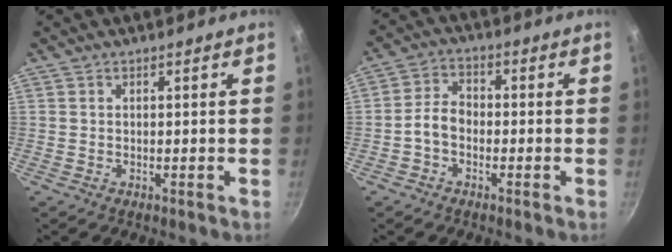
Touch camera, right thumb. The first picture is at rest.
{"total": 4.8, "force": [-1.6, 3.4, 3.0], "torque": [-0.047, 0.027, -0.041]}